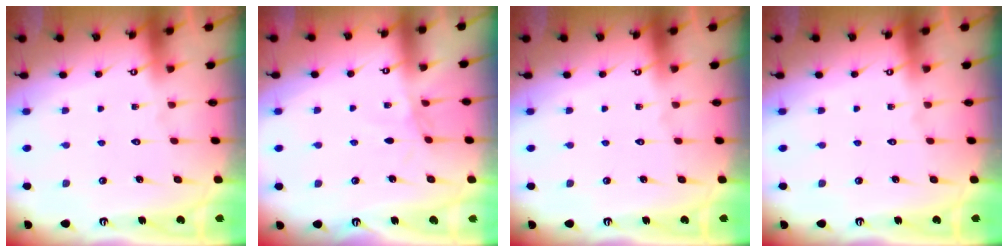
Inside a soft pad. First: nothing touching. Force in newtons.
{"total": 2.3, "press": 2.3, "slide": 0.4}
{"total": 0.0}
{"total": 0.0}